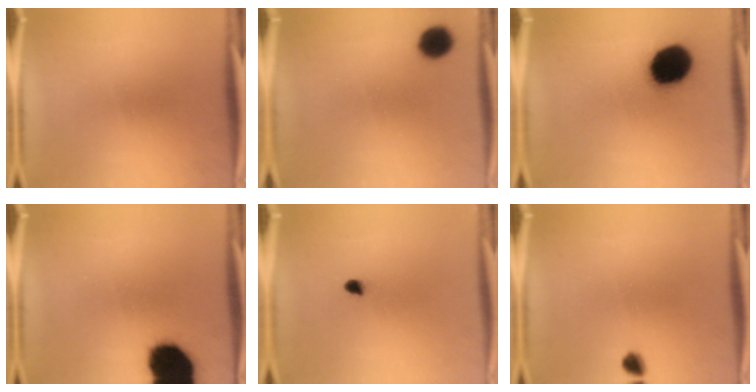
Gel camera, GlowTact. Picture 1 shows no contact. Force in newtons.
{"total": 6.9}
{"total": 18.3}
{"total": 17.7}
{"total": 1.8}
{"total": 2.4}